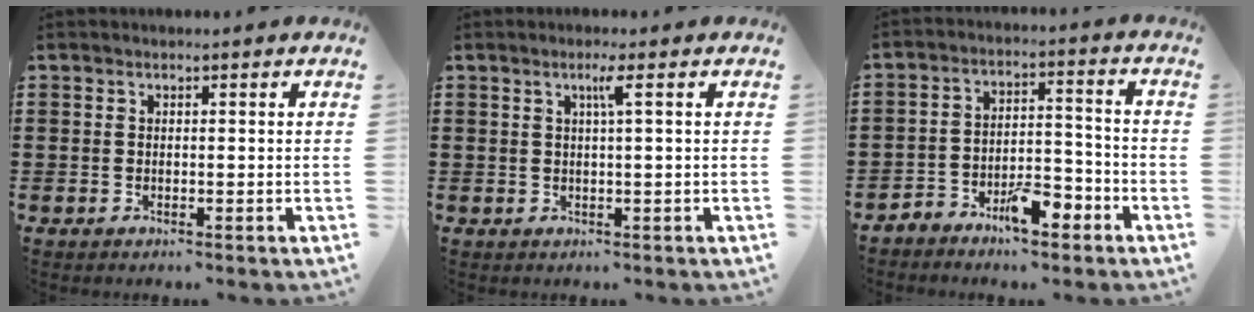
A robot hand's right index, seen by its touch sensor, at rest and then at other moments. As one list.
[{"total": 2.3, "force": [0.7, -0.3, 2.2], "torque": [-0.042, -0.002, 0.009]}, {"total": 6.9, "force": [-5.1, 2.6, 3.9], "torque": [-0.065, 0.021, -0.091]}]